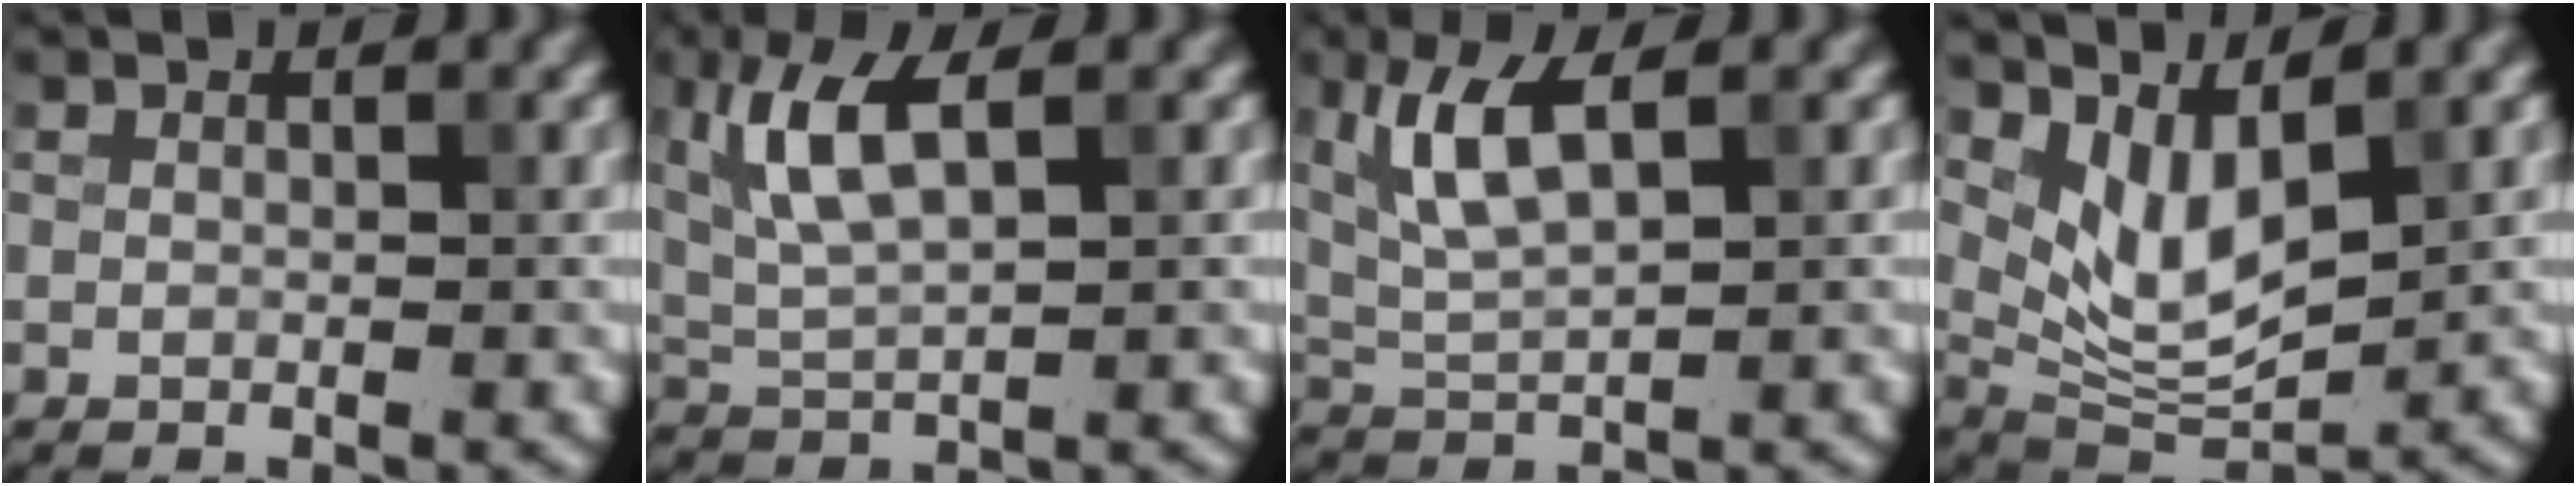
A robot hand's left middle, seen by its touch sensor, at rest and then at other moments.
{"total": 5.8, "force": [2.2, 1.9, 5.0], "torque": [-0.109, 0.007, 0.047]}
{"total": 5.3, "force": [2.1, 1.7, 4.6], "torque": [-0.102, 0.002, 0.046]}
{"total": 5.1, "force": [2.6, 2.2, 3.8], "torque": [-0.085, -0.017, 0.059]}